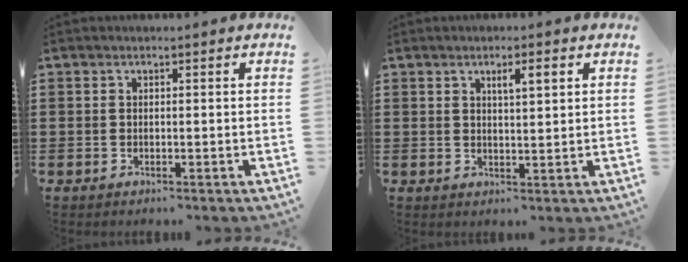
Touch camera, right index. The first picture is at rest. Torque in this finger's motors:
{"motor_torque": [0.05, -0.03, 0.27, 0.03]}